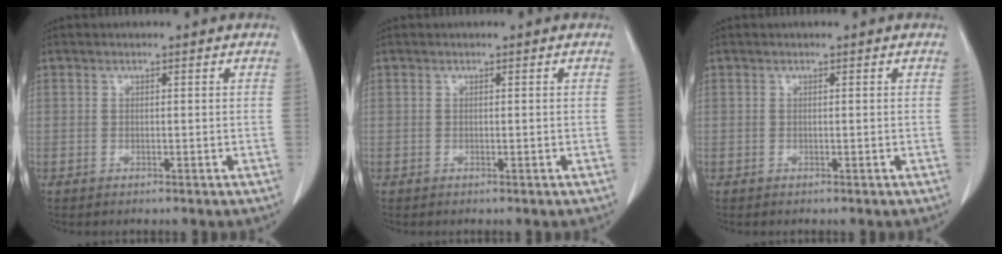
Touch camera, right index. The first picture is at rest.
{"total": 0.0}
{"total": 0.0}